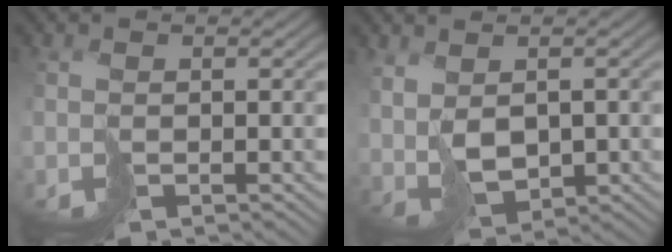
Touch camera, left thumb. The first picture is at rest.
{"total": 4.1, "force": [1.3, 2.9, 2.5], "torque": [-0.055, -0.007, 0.041]}